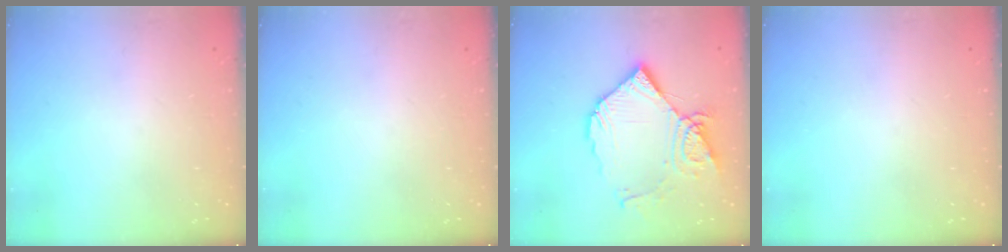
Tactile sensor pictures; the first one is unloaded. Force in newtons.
{"total": 0.0}
{"total": 16.3, "press": 16.2, "slide": 2.1}
{"total": 0.0}